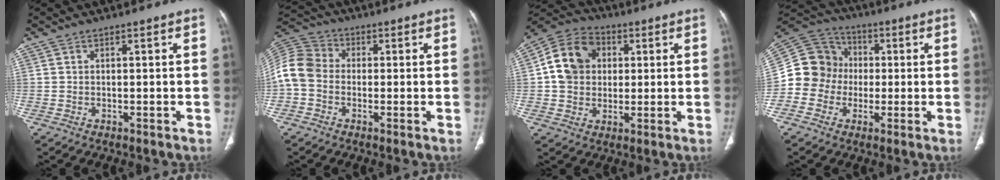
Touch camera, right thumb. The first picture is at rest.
{"total": 9.2, "force": [-1.1, 7.5, 5.3], "torque": [-0.108, 0.029, -0.035]}
{"total": 12.3, "force": [1.8, 10.3, 6.6], "torque": [-0.097, 0.014, 0.023]}
{"total": 12.6, "force": [-1.6, 11.9, 3.8], "torque": [-0.055, 0.043, -0.034]}